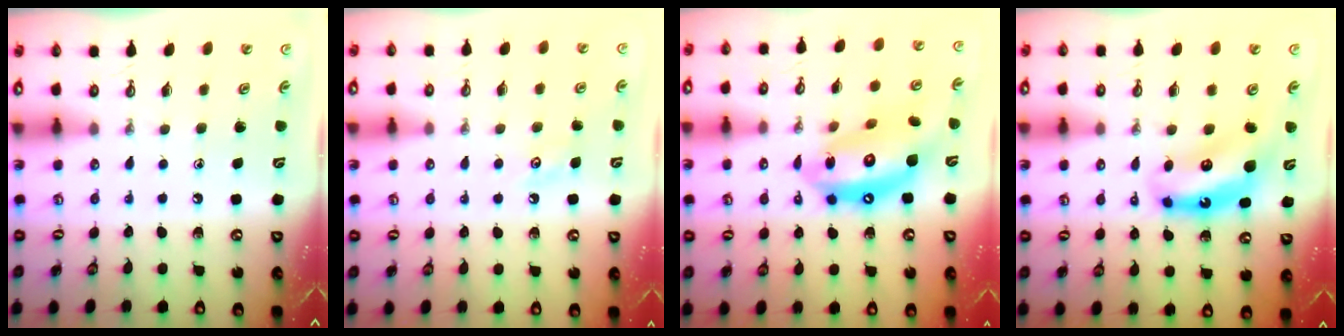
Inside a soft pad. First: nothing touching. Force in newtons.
{"total": 3.5, "press": 3.5, "slide": 0.4}
{"total": 17.2, "press": 17.1, "slide": 1.8}
{"total": 8.2, "press": 8.2, "slide": 0.7}